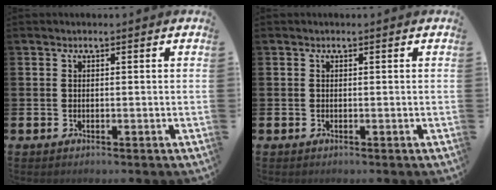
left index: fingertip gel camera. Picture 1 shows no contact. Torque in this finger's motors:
{"motor_torque": [0.00, 0.00, 0.00, -0.01]}